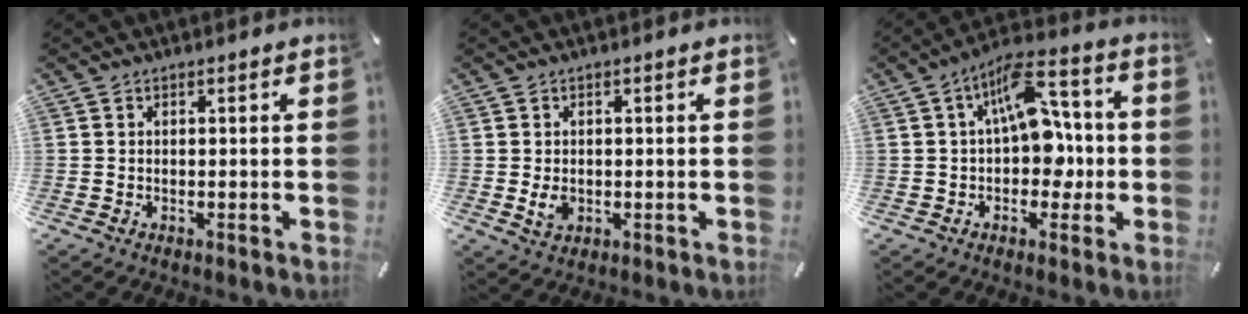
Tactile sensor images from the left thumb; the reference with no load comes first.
{"total": 3.1, "force": [-0.3, 2.5, 1.8], "torque": [-0.031, -0.003, -0.007]}
{"total": 13.3, "force": [2.3, 8.2, 10.2], "torque": [-0.145, -0.008, 0.041]}